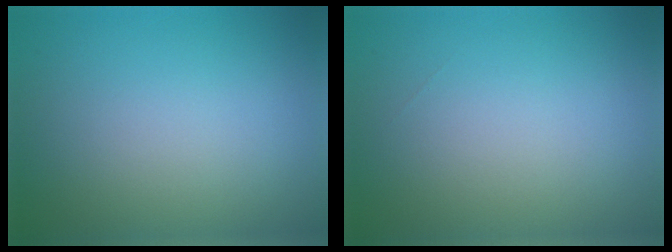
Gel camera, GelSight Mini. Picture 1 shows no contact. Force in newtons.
{"total": 0.0}